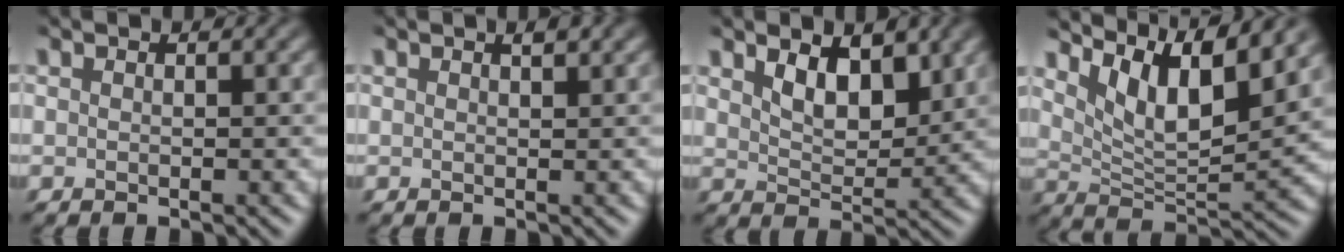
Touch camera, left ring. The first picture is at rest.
{"total": 1.1, "force": [0.6, 0.4, 0.9], "torque": [-0.010, 0.003, 0.006]}
{"total": 3.5, "force": [1.8, 1.9, 2.4], "torque": [-0.051, -0.006, 0.026]}
{"total": 7.6, "force": [4.5, 2.3, 5.7], "torque": [-0.102, -0.009, 0.082]}